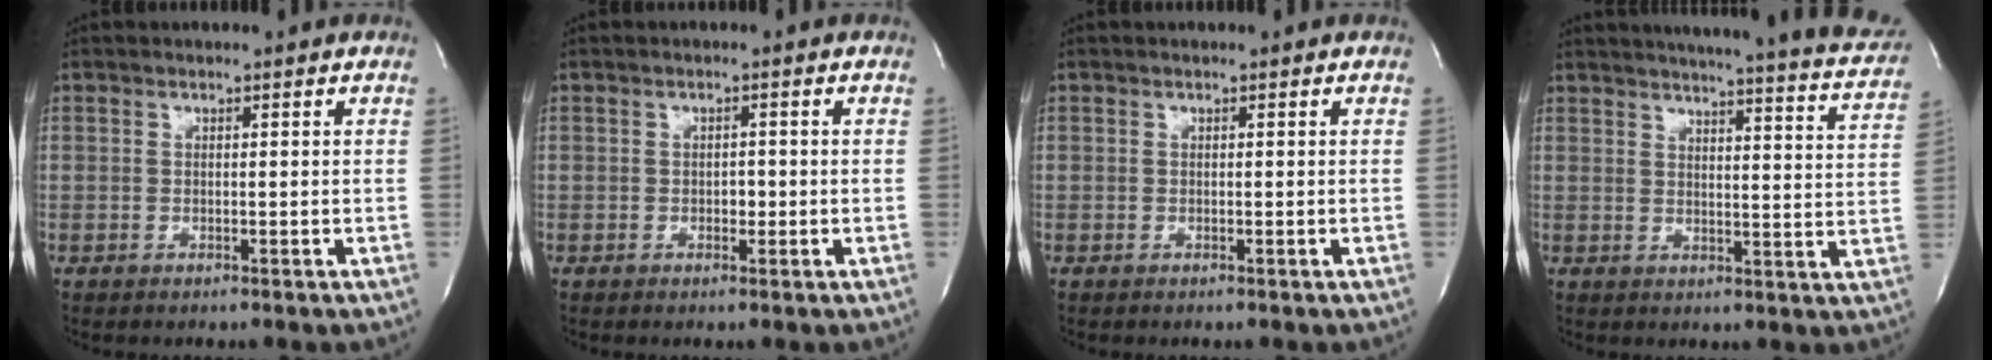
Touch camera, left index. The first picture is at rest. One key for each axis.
{"total": 1.3, "fx": -0.4, "fy": 0.9, "fz": 0.9, "tx": -0.013, "ty": 0.003, "tz": -0.005}
{"total": 0.0}
{"total": 23.6, "fx": 21.7, "fy": 1.8, "fz": 9.1, "tx": -0.129, "ty": -0.061, "tz": 0.245}